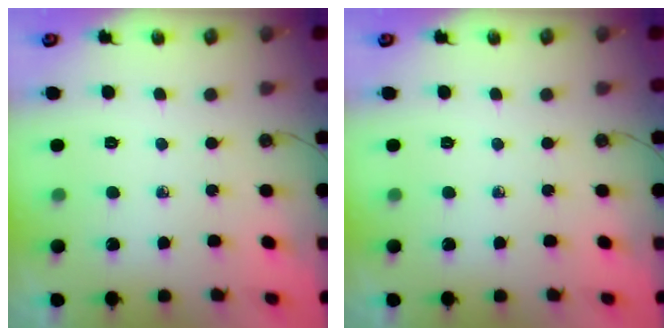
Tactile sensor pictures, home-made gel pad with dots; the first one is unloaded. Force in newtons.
{"total": 0.0}